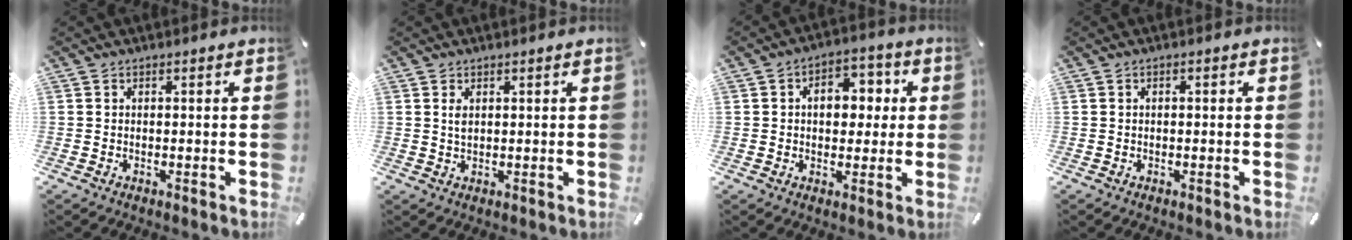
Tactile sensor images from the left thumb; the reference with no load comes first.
{"total": 1.7, "force": [0.7, 0.8, 1.4], "torque": [-0.030, 0.001, 0.012]}
{"total": 8.4, "force": [1.0, 6.0, 5.9], "torque": [-0.065, -0.002, 0.006]}
{"total": 0.7, "force": [-0.2, 0.3, 0.6], "torque": [-0.010, 0.001, -0.004]}